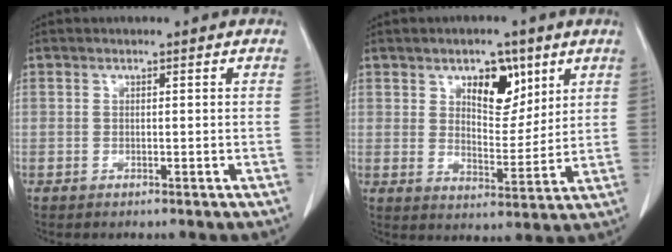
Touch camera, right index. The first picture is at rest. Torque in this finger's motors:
{"motor_torque": [-0.01, 0.25, 0.15, 0.01]}